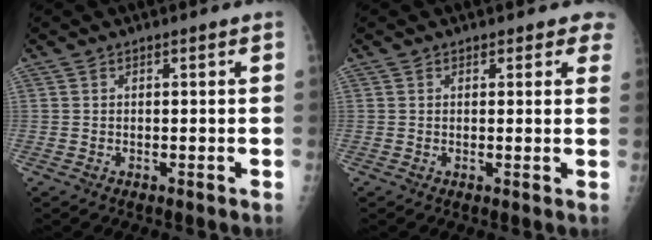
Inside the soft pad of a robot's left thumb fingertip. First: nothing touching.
{"total": 3.4, "force": [2.8, 1.9, 0.6], "torque": [0.030, -0.010, 0.012]}